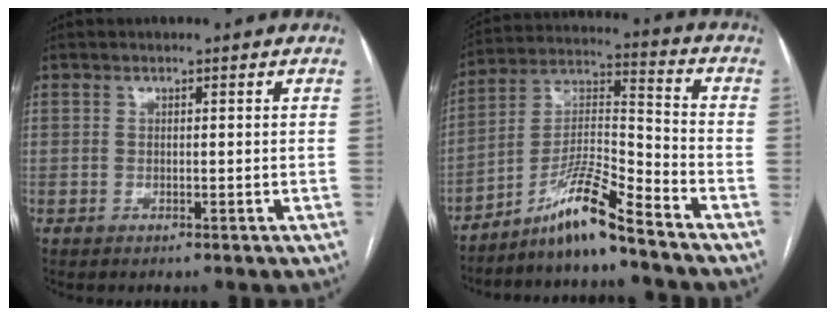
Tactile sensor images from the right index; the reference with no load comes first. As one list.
[{"total": 10.7, "force": [-8.5, -0.6, 6.4], "torque": [-0.125, 0.008, -0.154]}]